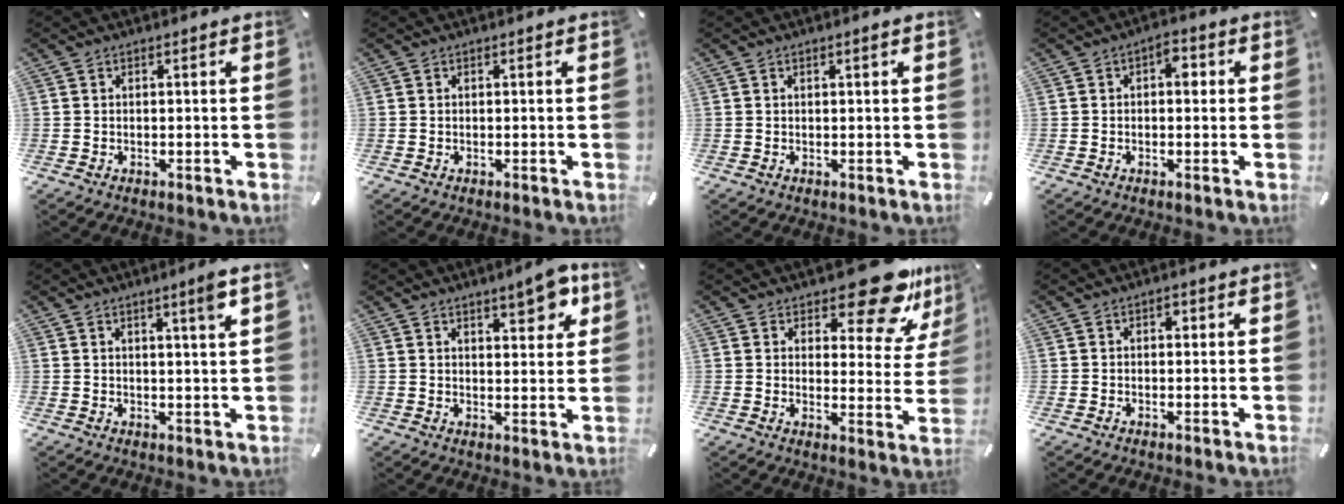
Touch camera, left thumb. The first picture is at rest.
{"total": 0.0}
{"total": 1.0, "force": [0.4, 0.2, 0.9], "torque": [-0.017, 0.001, 0.006]}
{"total": 3.7, "force": [0.2, 2.3, 2.9], "torque": [-0.035, 0.004, -0.005]}
{"total": 4.4, "force": [2.4, 0.0, 3.7], "torque": [-0.067, -0.006, 0.038]}
{"total": 7.4, "force": [5.0, 2.9, 4.6], "torque": [-0.054, -0.026, 0.080]}
{"total": 16.1, "force": [12.1, 5.9, 8.9], "torque": [-0.107, -0.092, 0.199]}
{"total": 1.3, "force": [0.3, 1.1, 0.8], "torque": [-0.009, 0.004, 0.002]}